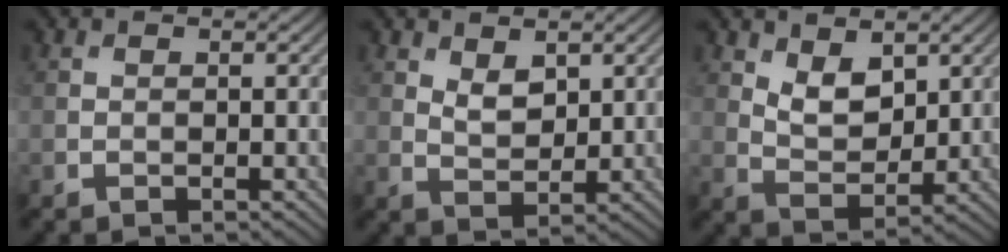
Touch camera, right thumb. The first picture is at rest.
{"total": 2.9, "force": [1.6, 1.5, 1.9], "torque": [-0.039, -0.007, 0.036]}
{"total": 4.8, "force": [2.6, 2.6, 3.1], "torque": [-0.065, -0.011, 0.049]}